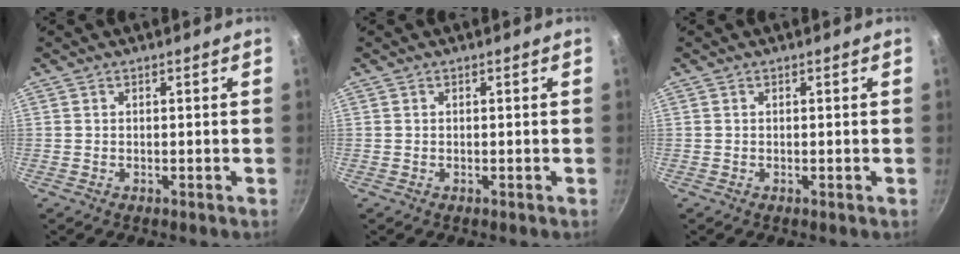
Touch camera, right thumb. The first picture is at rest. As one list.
[{"total": 0.0}, {"total": 0.0}]